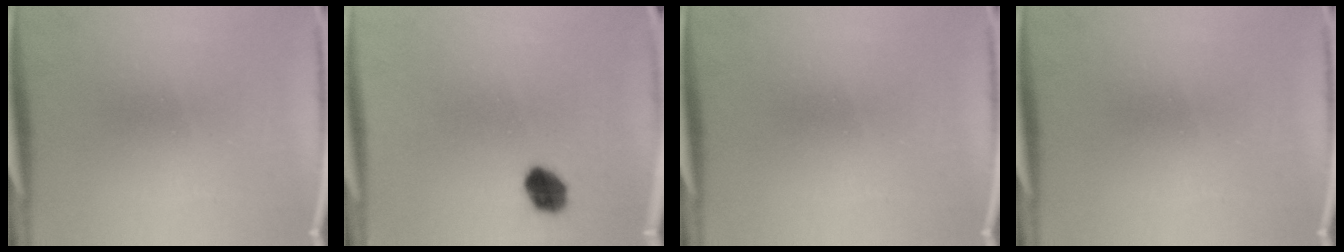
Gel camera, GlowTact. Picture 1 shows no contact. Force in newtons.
{"total": 5.6}
{"total": 0.0}
{"total": 0.0}